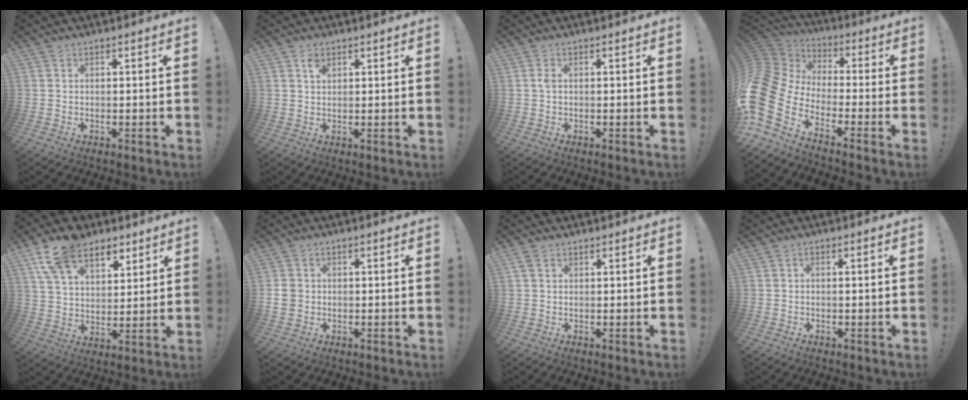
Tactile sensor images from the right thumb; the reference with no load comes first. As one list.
[{"total": 2.6, "force": [1.6, 1.6, 1.3], "torque": [-0.007, -0.009, 0.024]}, {"total": 1.3, "force": [0.1, 0.5, 1.2], "torque": [-0.033, 0.007, 0.002]}, {"total": 15.9, "force": [-6.1, 9.6, 11.1], "torque": [-0.256, 0.017, -0.105]}, {"total": 15.2, "force": [9.5, 9.1, 7.6], "torque": [-0.127, -0.045, 0.177]}, {"total": 4.2, "force": [0.1, 3.7, 1.8], "torque": [-0.027, 0.002, 0.003]}, {"total": 2.5, "force": [1.3, 1.6, 1.3], "torque": [-0.020, 0.002, 0.025]}, {"total": 1.0, "force": [-0.7, 0.1, 0.8], "torque": [-0.015, 0.001, -0.012]}]